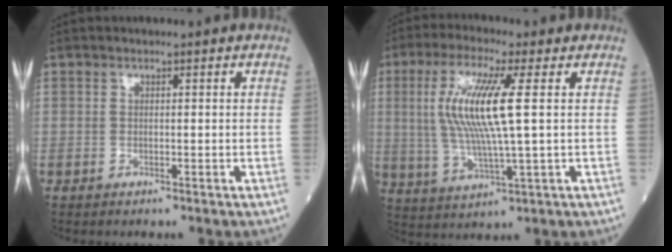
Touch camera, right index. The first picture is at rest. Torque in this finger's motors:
{"motor_torque": [1.45, 0.68, 0.63, 0.21]}